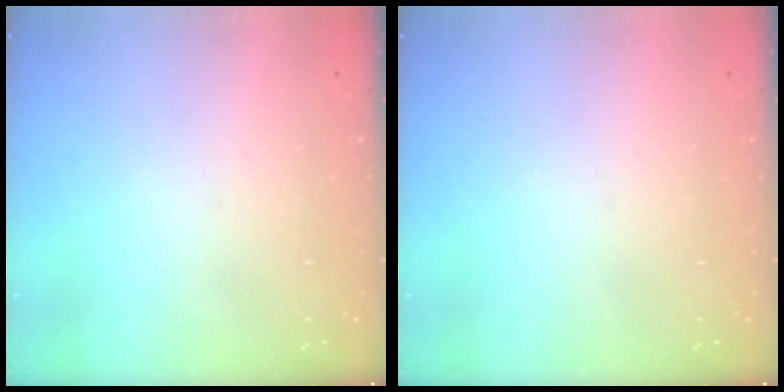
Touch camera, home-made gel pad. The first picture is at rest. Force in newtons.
{"total": 0.0}